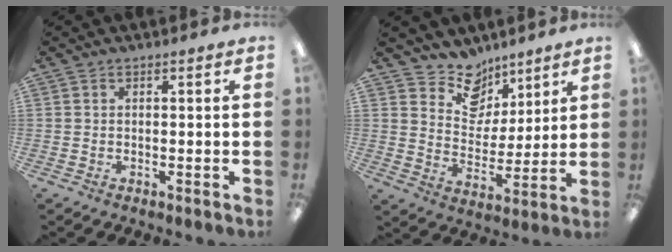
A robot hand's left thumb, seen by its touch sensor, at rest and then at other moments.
{"total": 11.3, "force": [8.7, 6.9, 1.9], "torque": [-0.036, -0.064, 0.165]}